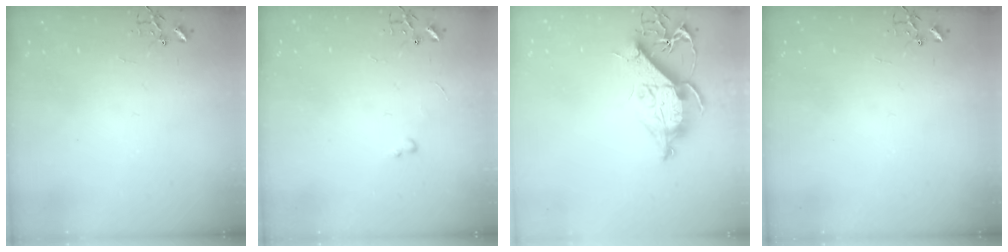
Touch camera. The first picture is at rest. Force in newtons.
{"total": 2.4, "press": 2.3, "slide": 0.4}
{"total": 11.6, "press": 11.5, "slide": 1.4}
{"total": 0.0}